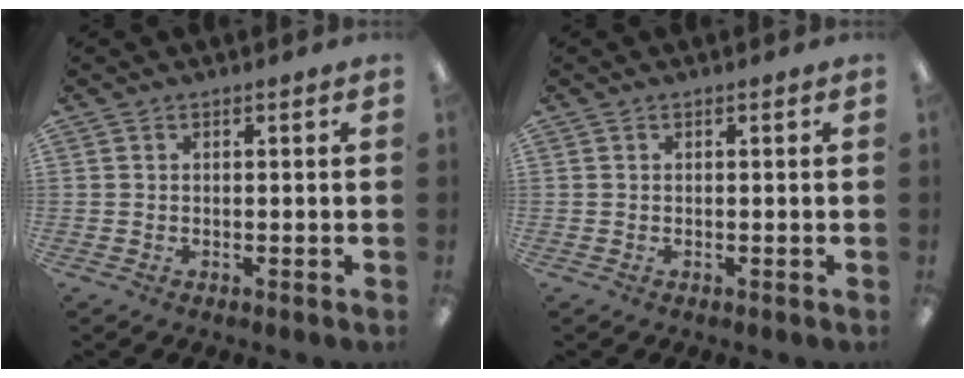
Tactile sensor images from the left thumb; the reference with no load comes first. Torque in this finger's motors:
{"motor_torque": [-0.01, -0.01, 0.03, -0.04, 0.00]}